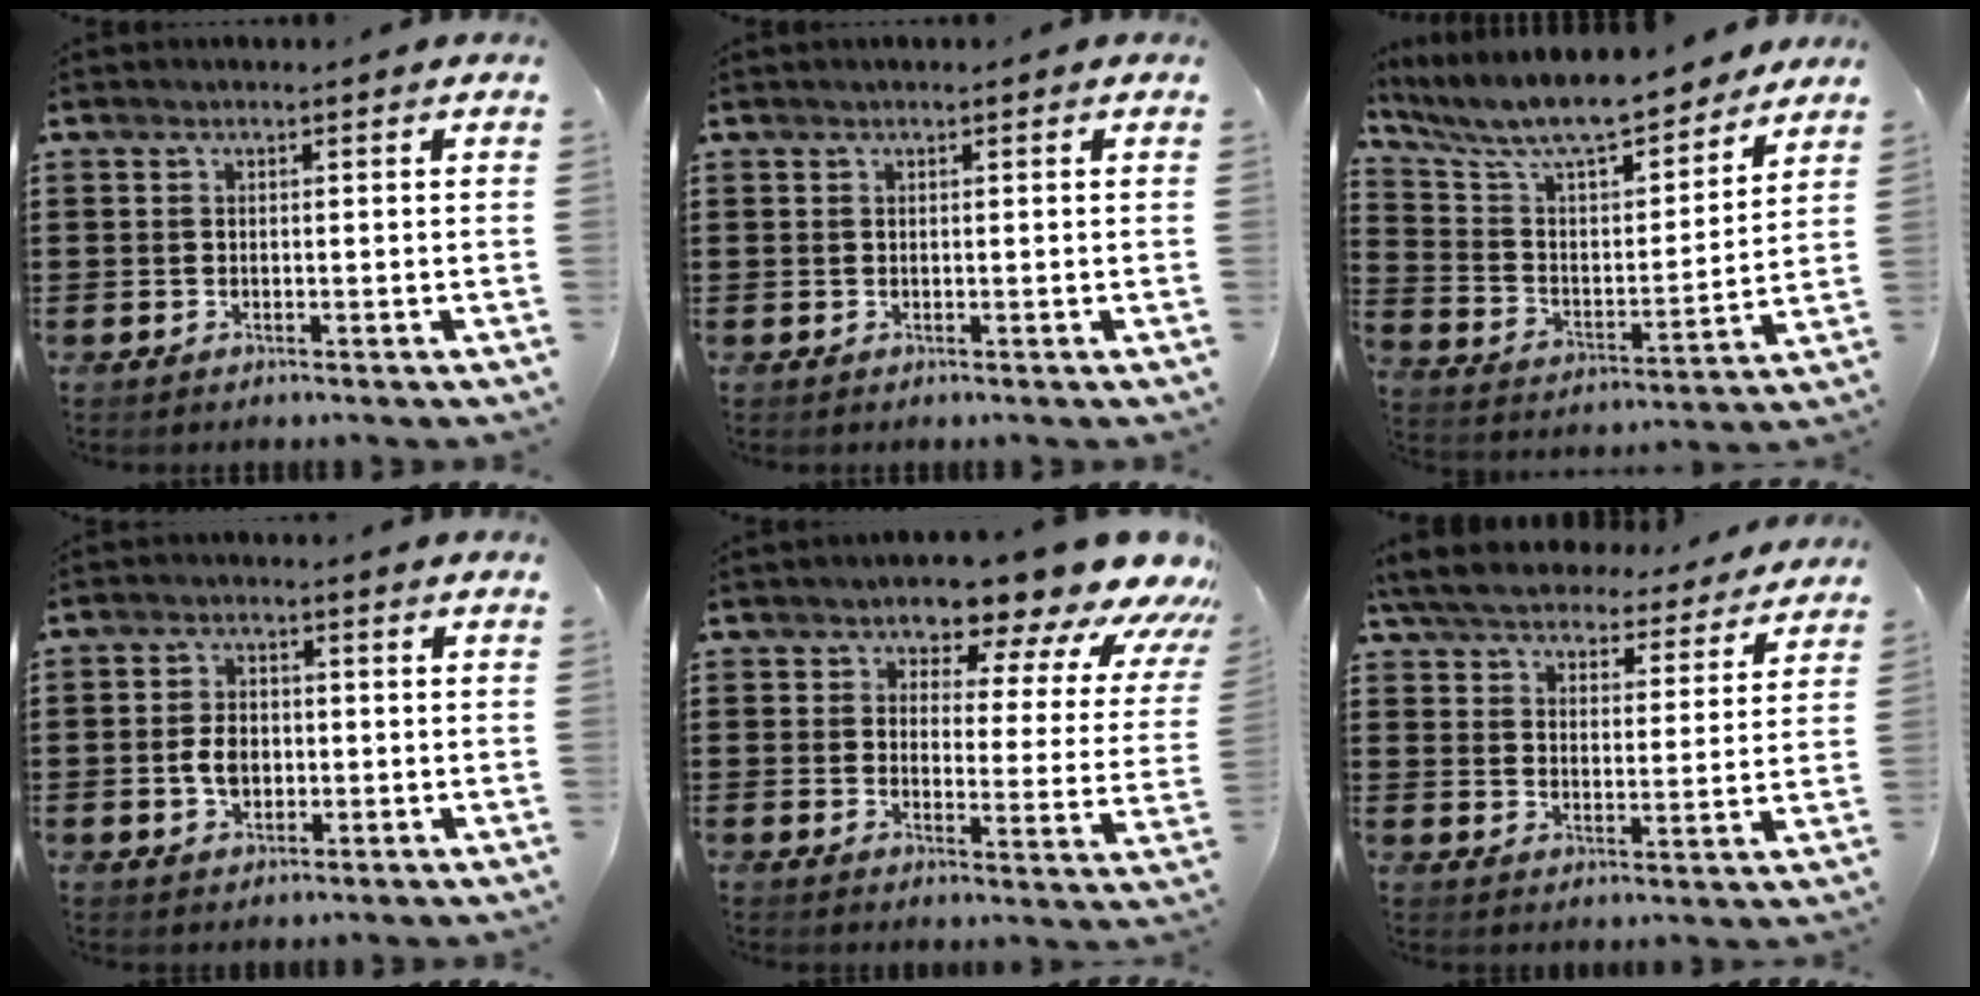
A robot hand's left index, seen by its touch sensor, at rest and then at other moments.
{"total": 0.0}
{"total": 9.5, "force": [8.5, 1.4, 3.9], "torque": [-0.111, -0.057, 0.146]}
{"total": 4.1, "force": [-0.4, 2.7, 3.0], "torque": [-0.067, 0.003, -0.010]}
{"total": 8.3, "force": [7.5, 2.2, 2.8], "torque": [-0.060, -0.058, 0.128]}
{"total": 6.2, "force": [6.0, 0.8, 1.4], "torque": [-0.056, -0.038, 0.106]}